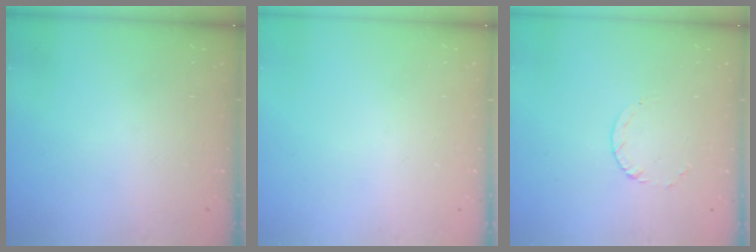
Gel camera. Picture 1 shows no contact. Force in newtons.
{"total": 0.0}
{"total": 2.4, "press": 2.4, "slide": 0.3}